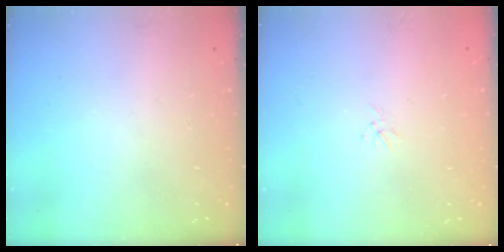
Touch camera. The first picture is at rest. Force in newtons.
{"total": 1.1, "press": 1.0, "slide": 0.3}